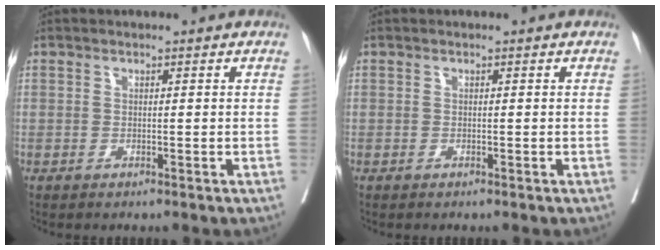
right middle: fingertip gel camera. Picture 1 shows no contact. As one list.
[{"total": 0.0}]